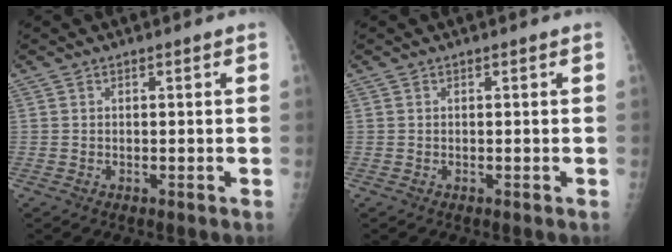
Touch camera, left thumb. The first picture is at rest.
{"total": 0.0}